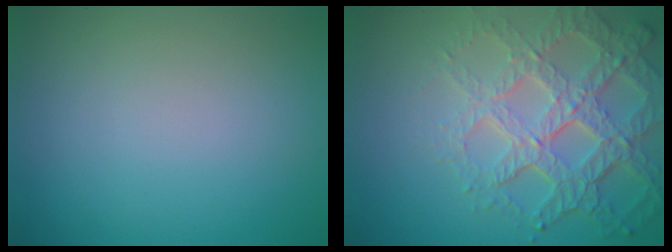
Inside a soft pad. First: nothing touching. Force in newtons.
{"total": 7.5, "press": 5.2, "slide": 5.4}